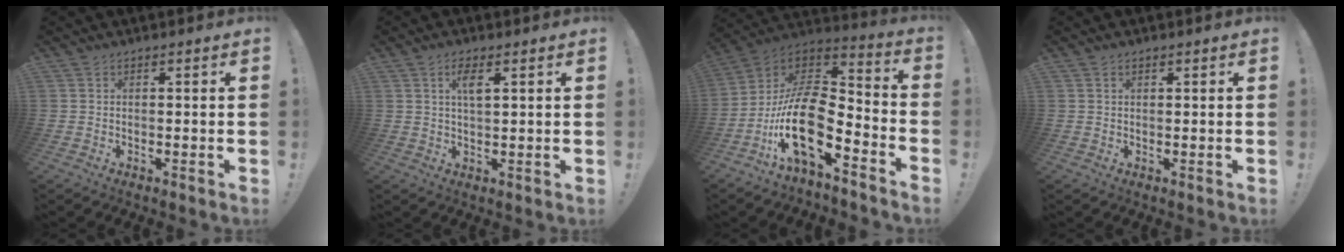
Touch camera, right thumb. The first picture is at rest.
{"total": 4.4, "force": [1.7, 1.4, 3.8], "torque": [-0.070, 0.000, 0.027]}
{"total": 18.7, "force": [-6.4, 8.4, 15.4], "torque": [-0.313, 0.024, -0.111]}
{"total": 0.5, "force": [0.4, 0.3, 0.2], "torque": [0.002, -0.001, 0.006]}